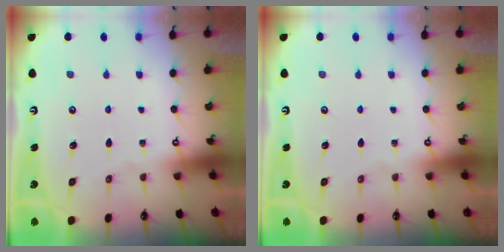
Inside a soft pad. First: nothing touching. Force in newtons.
{"total": 0.0}